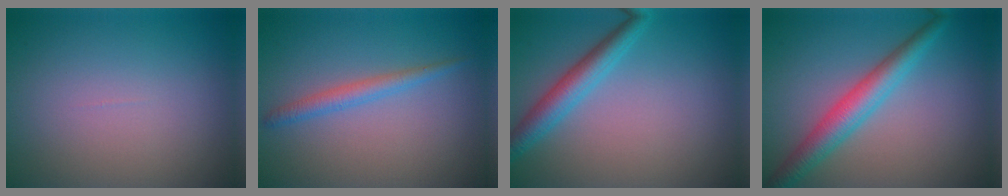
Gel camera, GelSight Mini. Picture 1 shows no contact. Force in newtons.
{"total": 1.8, "press": 1.8, "slide": 0.1}
{"total": 3.4, "press": 3.4, "slide": 0.1}
{"total": 4.2, "press": 4.2, "slide": 0.1}